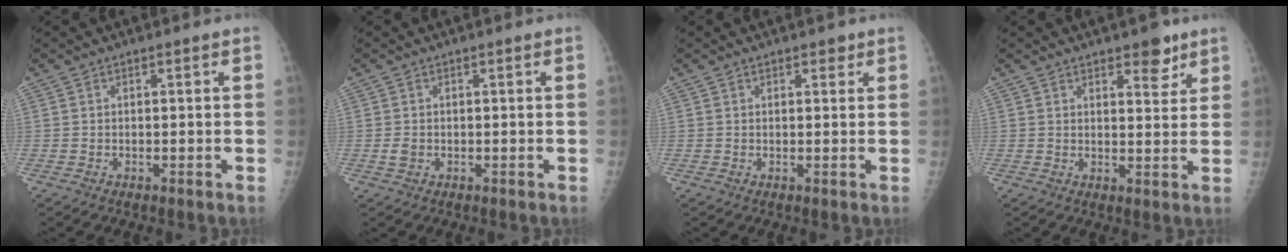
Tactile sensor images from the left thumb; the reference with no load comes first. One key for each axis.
{"total": 1.4, "fx": -0.1, "fy": 1.1, "fz": 0.8, "tx": -0.014, "ty": -0.001, "tz": 0.001}
{"total": 1.6, "fx": 1.1, "fy": 0.8, "fz": 0.7, "tx": 0.004, "ty": -0.005, "tz": 0.011}
{"total": 5.2, "fx": 3.5, "fy": 2.2, "fz": 3.1, "tx": -0.021, "ty": -0.022, "tz": 0.047}